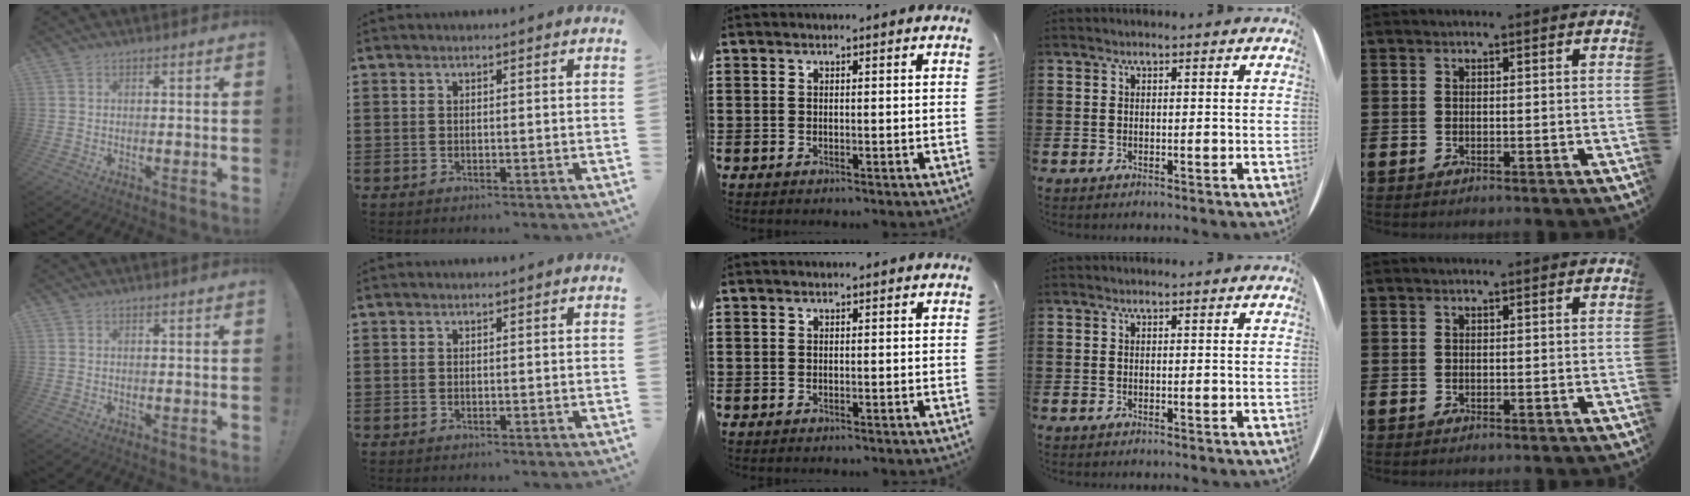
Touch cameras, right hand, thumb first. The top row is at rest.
{}